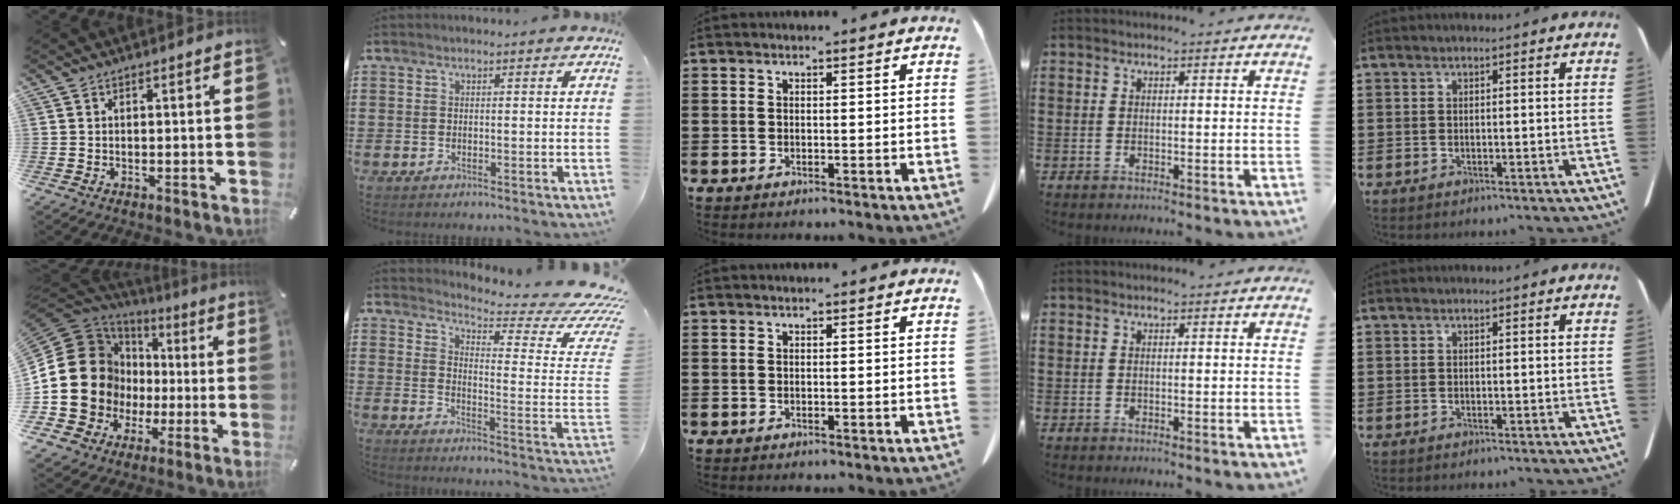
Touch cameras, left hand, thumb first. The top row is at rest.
{"thumb": {"total": 20.7, "force": [-0.1, 18.5, 9.2], "torque": [-0.190, -0.014, 0.025]}, "index": {"total": 5.2, "force": [4.5, -0.1, 2.6], "torque": [-0.058, -0.056, 0.070]}}